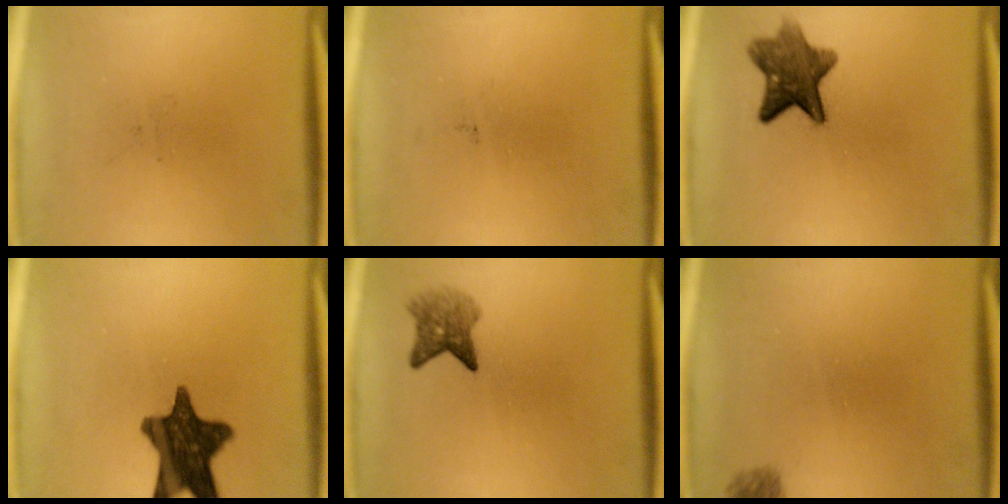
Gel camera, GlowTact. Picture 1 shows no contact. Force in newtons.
{"total": 0.0}
{"total": 8.3}
{"total": 13.4}
{"total": 3.5}
{"total": 1.4}